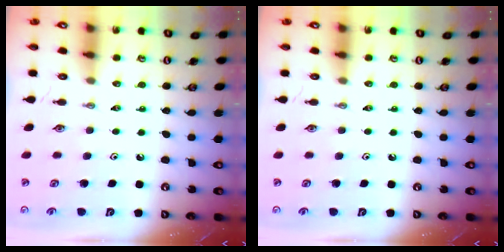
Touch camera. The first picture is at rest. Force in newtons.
{"total": 0.0}